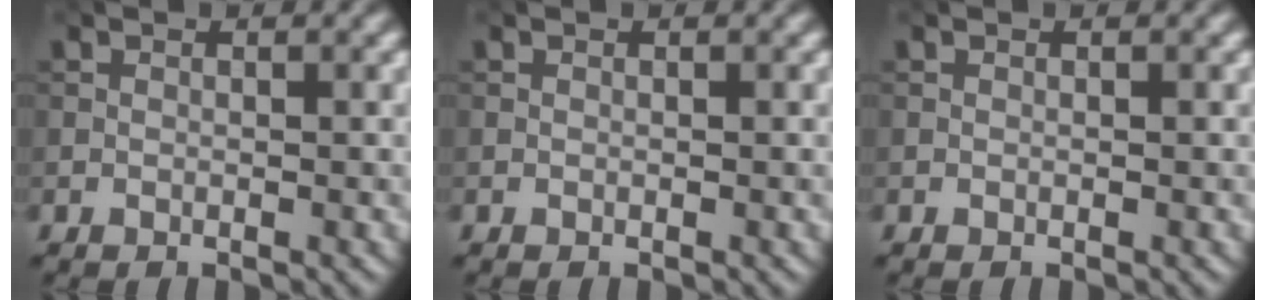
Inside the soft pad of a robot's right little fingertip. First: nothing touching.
{"total": 0.0}
{"total": 0.0}